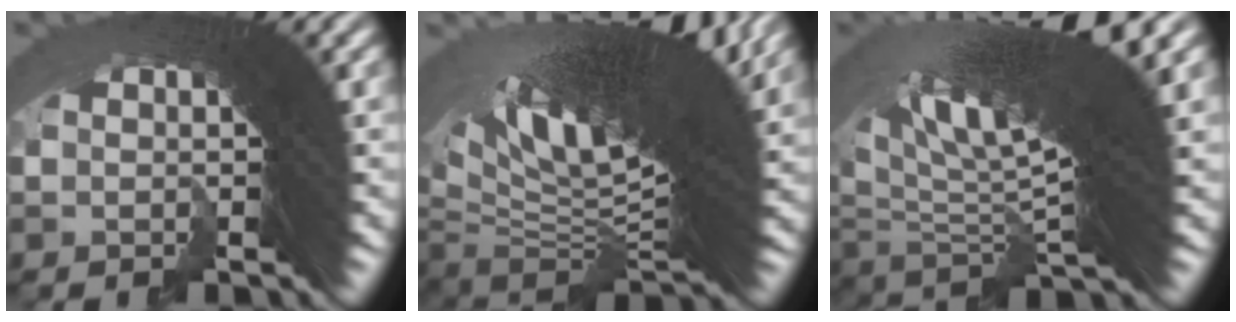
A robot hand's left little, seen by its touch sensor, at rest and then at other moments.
{"total": 17.3, "force": [3.7, 6.9, 15.5], "torque": [-0.256, -0.006, 0.076]}
{"total": 14.9, "force": [4.8, 4.0, 13.6], "torque": [-0.214, 0.028, 0.085]}